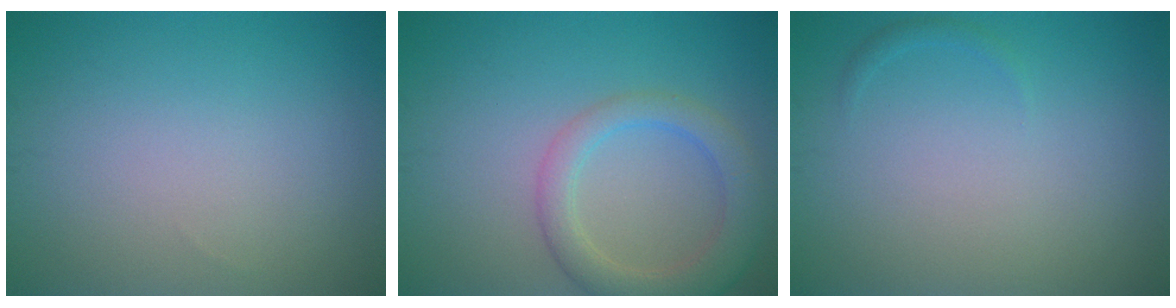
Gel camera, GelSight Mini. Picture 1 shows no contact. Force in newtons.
{"total": 4.2, "press": 4.2, "slide": 0.2}
{"total": 0.6, "press": 0.6, "slide": 0.0}